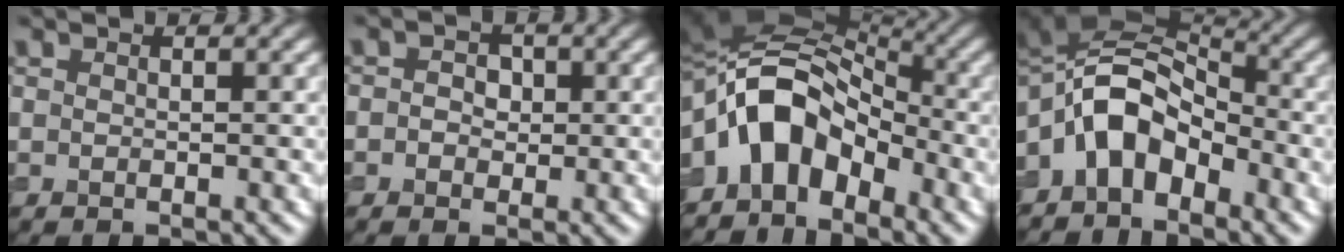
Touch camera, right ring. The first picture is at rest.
{"total": 1.7, "force": [0.1, 1.5, 0.8], "torque": [0.001, 0.006, -0.015]}
{"total": 9.0, "force": [-3.3, 5.8, 6.1], "torque": [-0.097, 0.021, -0.071]}
{"total": 7.5, "force": [-3.1, 4.7, 4.9], "torque": [-0.079, 0.020, -0.070]}